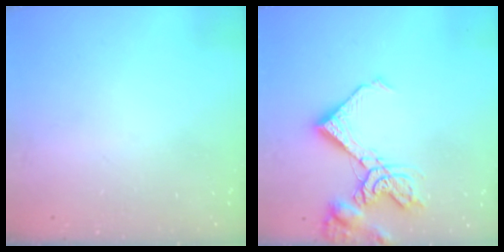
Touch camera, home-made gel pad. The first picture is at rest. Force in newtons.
{"total": 12.3, "press": 12.2, "slide": 1.7}